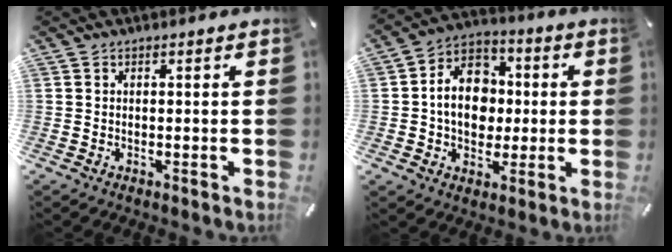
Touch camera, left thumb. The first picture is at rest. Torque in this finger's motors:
{"motor_torque": [1.38, 1.76, 0.57, -0.24, 0.34]}